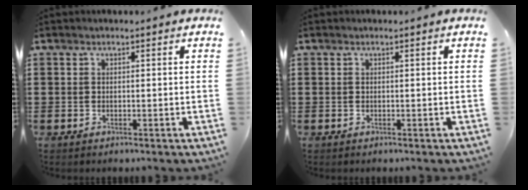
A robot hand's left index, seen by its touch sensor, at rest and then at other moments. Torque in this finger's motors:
{"motor_torque": [0.00, 0.01, -0.01, -0.01]}